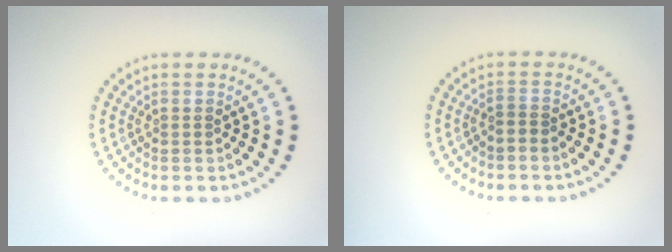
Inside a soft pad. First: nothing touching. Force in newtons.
{"total": 0.6, "press": 0.4, "slide": 0.4}